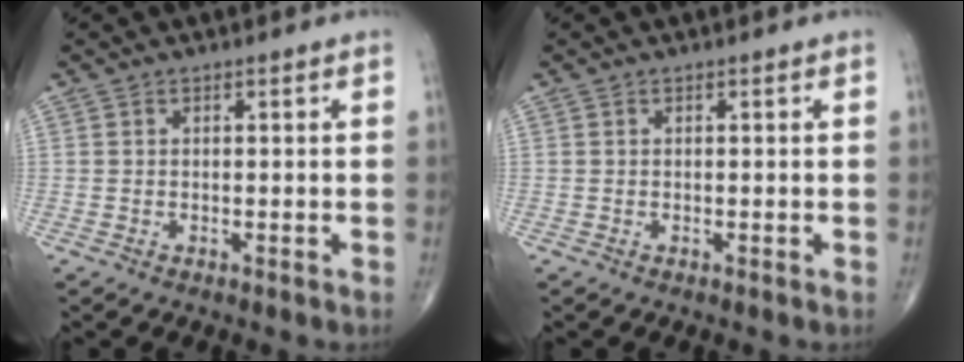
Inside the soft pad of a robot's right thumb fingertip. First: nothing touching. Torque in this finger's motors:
{"motor_torque": [0.00, 0.00, 0.02, 0.00, 0.00]}